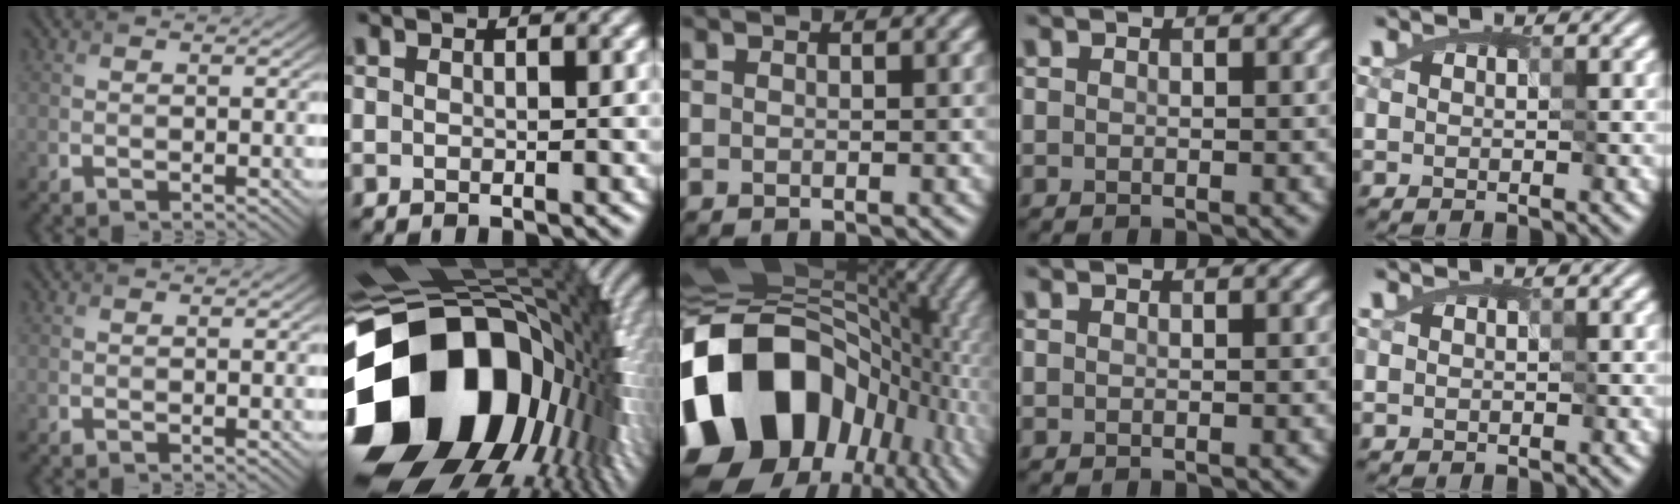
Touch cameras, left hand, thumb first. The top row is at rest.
{"index": {"total": 20.0, "force": [-3.6, 14.2, 13.6], "torque": [-0.287, -0.028, -0.047]}, "middle": {"total": 19.6, "force": [-3.7, 14.8, 12.2], "torque": [-0.273, -0.005, -0.061]}}